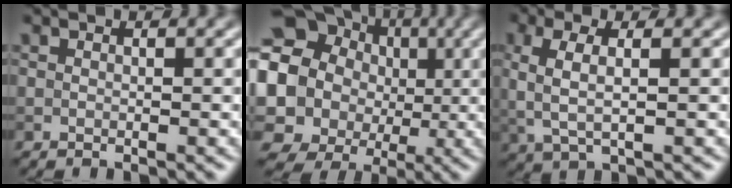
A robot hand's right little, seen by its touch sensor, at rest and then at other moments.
{"total": 15.8, "force": [2.3, 14.5, 6.0], "torque": [-0.139, 0.014, 0.018]}
{"total": 3.4, "force": [0.4, 1.1, 3.2], "torque": [-0.070, 0.001, 0.009]}